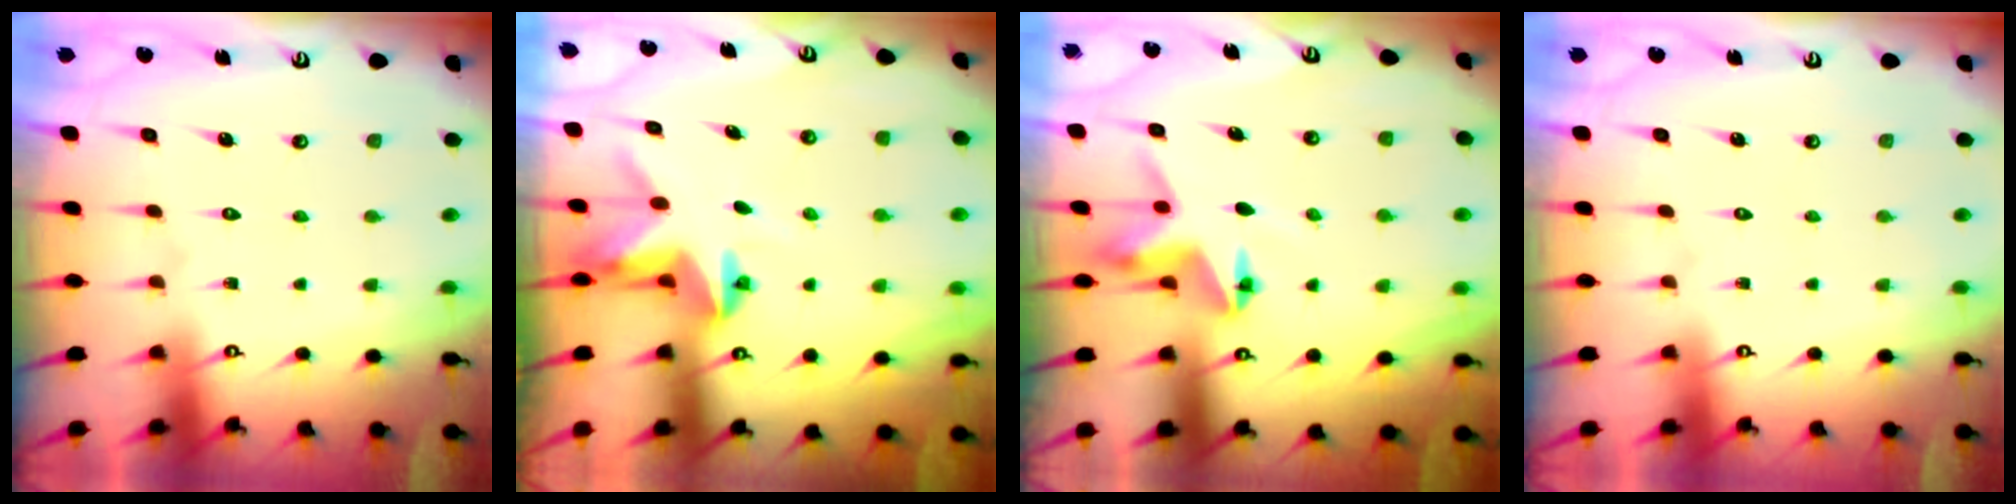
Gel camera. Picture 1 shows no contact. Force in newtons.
{"total": 3.0, "press": 3.0, "slide": 0.0}
{"total": 5.4, "press": 5.4, "slide": 0.2}
{"total": 0.0}